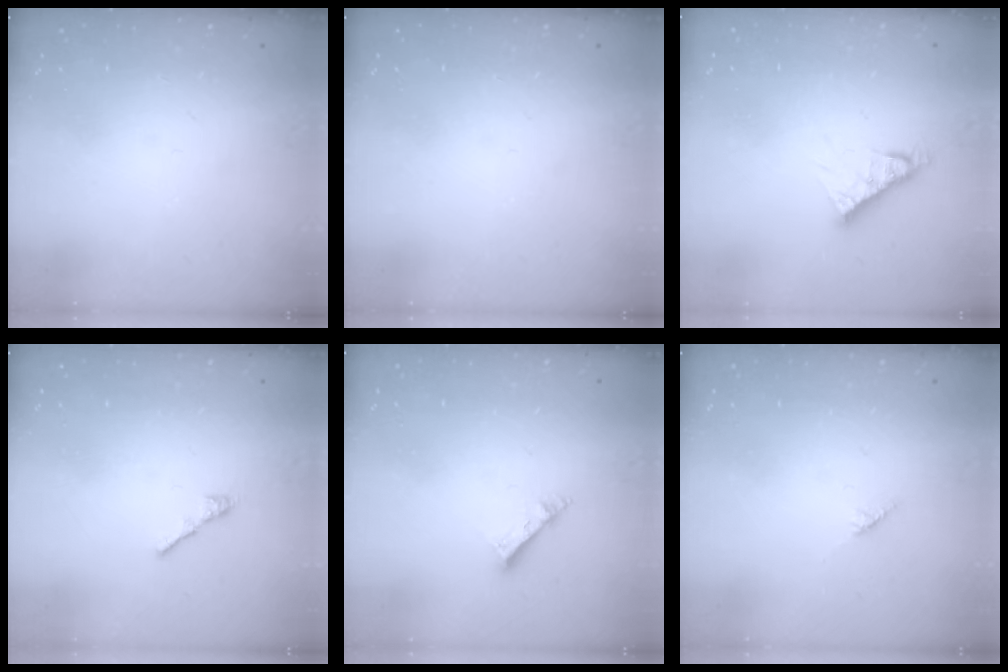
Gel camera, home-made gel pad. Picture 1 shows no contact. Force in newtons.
{"total": 0.0}
{"total": 5.9, "press": 5.9, "slide": 0.5}
{"total": 0.6, "press": 0.4, "slide": 0.4}
{"total": 3.8, "press": 3.8, "slide": 0.6}
{"total": 2.7, "press": 2.7, "slide": 0.2}